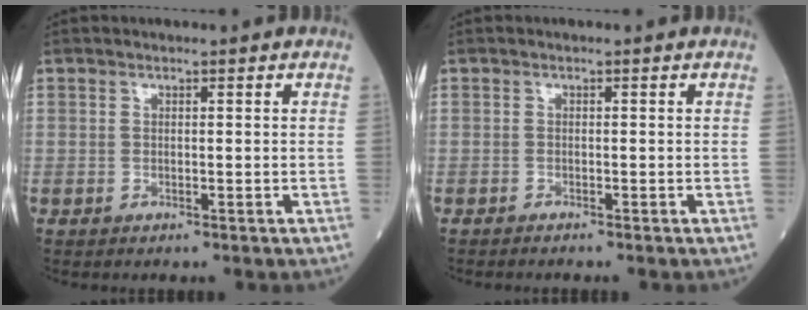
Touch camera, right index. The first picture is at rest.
{"total": 0.8, "force": [-0.8, -0.1, 0.2], "torque": [-0.005, 0.000, -0.014]}